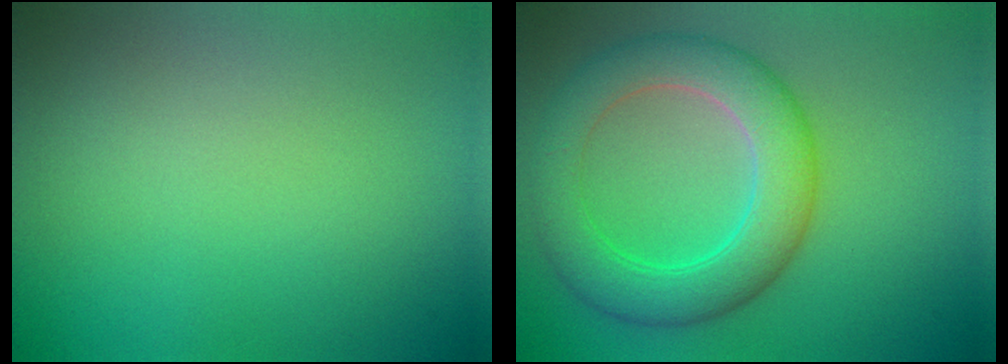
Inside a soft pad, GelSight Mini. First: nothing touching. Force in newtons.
{"total": 5.7, "press": 5.7, "slide": 0.5}